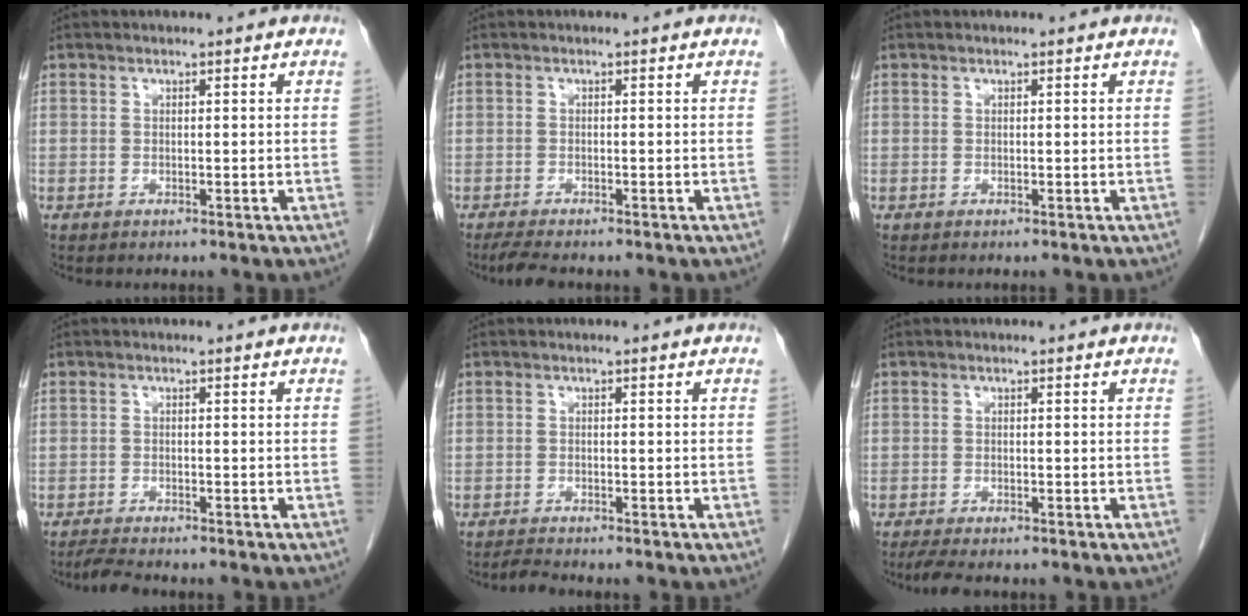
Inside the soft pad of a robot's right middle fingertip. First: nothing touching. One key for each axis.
{"total": 3.2, "fx": -2.6, "fy": 0.5, "fz": 1.8, "tx": -0.035, "ty": -0.009, "tz": -0.041}
{"total": 0.0}
{"total": 2.4, "fx": -2.2, "fy": 0.0, "fz": 0.9, "tx": -0.025, "ty": -0.010, "tz": -0.041}
{"total": 1.2, "fx": -1.2, "fy": -0.3, "fz": 0.2, "tx": -0.011, "ty": -0.008, "tz": -0.023}
{"total": 3.1, "fx": -2.5, "fy": 0.7, "fz": 1.8, "tx": -0.034, "ty": -0.010, "tz": -0.037}